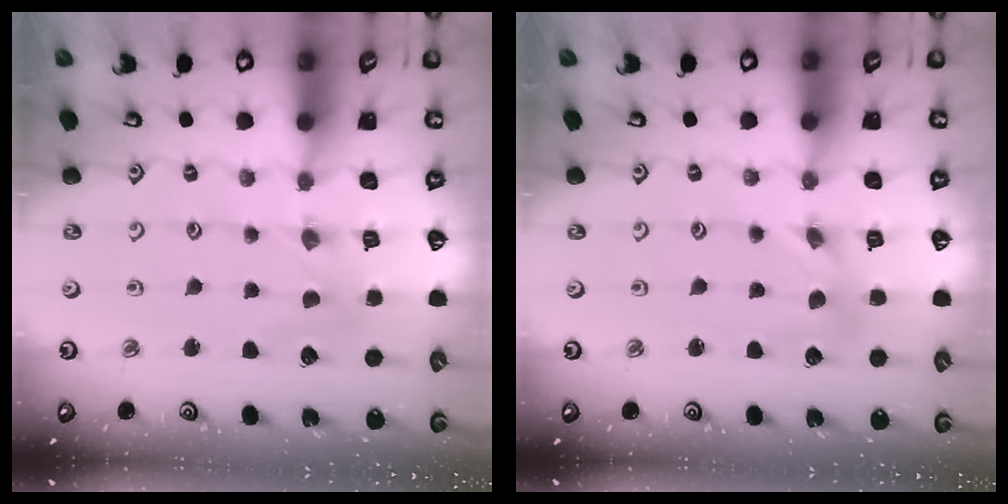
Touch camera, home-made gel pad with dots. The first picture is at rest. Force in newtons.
{"total": 1.1, "press": 1.1, "slide": 0.2}